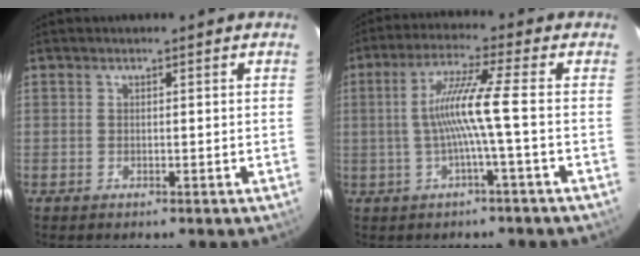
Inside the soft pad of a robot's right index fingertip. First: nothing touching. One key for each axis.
{"total": 8.3, "fx": -1.2, "fy": -1.6, "fz": 8.0, "tx": -0.159, "ty": 0.002, "tz": -0.017}